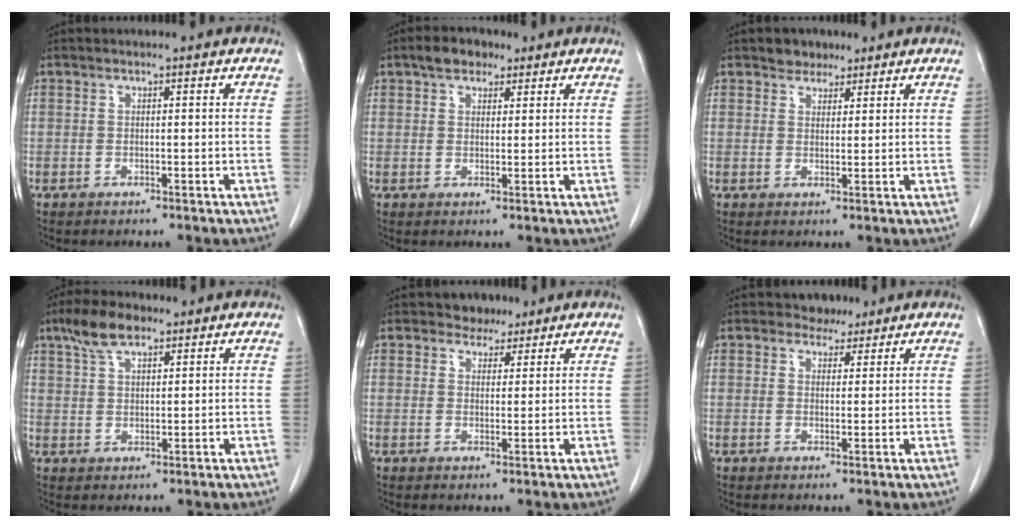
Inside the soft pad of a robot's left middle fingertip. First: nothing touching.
{"total": 4.1, "force": [2.7, 2.4, 2.0], "torque": [-0.035, 0.013, 0.047]}
{"total": 3.0, "force": [2.3, 1.9, 0.5], "torque": [-0.008, 0.005, 0.036]}
{"total": 5.8, "force": [4.0, 2.2, 3.6], "torque": [-0.076, 0.014, 0.078]}
{"total": 3.1, "force": [2.6, 1.6, 0.3], "torque": [-0.003, 0.003, 0.041]}
{"total": 2.9, "force": [2.4, 1.5, 0.2], "torque": [-0.002, 0.003, 0.037]}